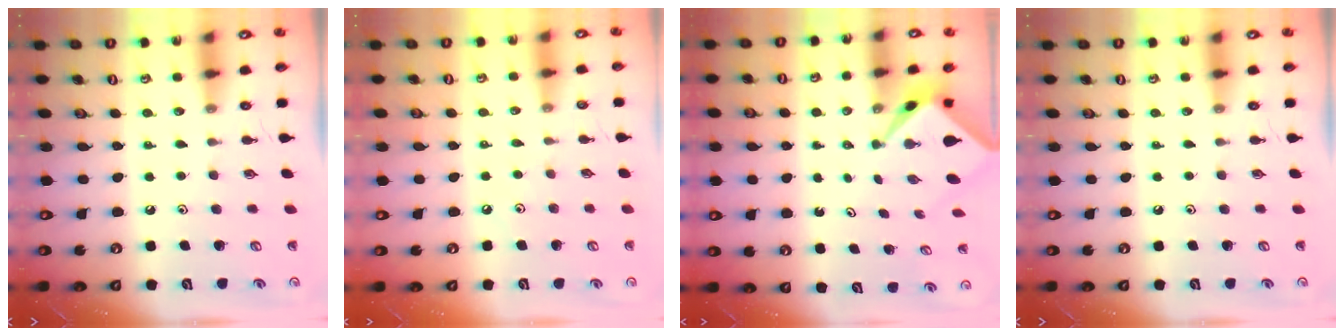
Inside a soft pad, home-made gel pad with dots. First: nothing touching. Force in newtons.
{"total": 2.9, "press": 2.9, "slide": 0.4}
{"total": 2.4, "press": 2.4, "slide": 0.1}
{"total": 0.0}